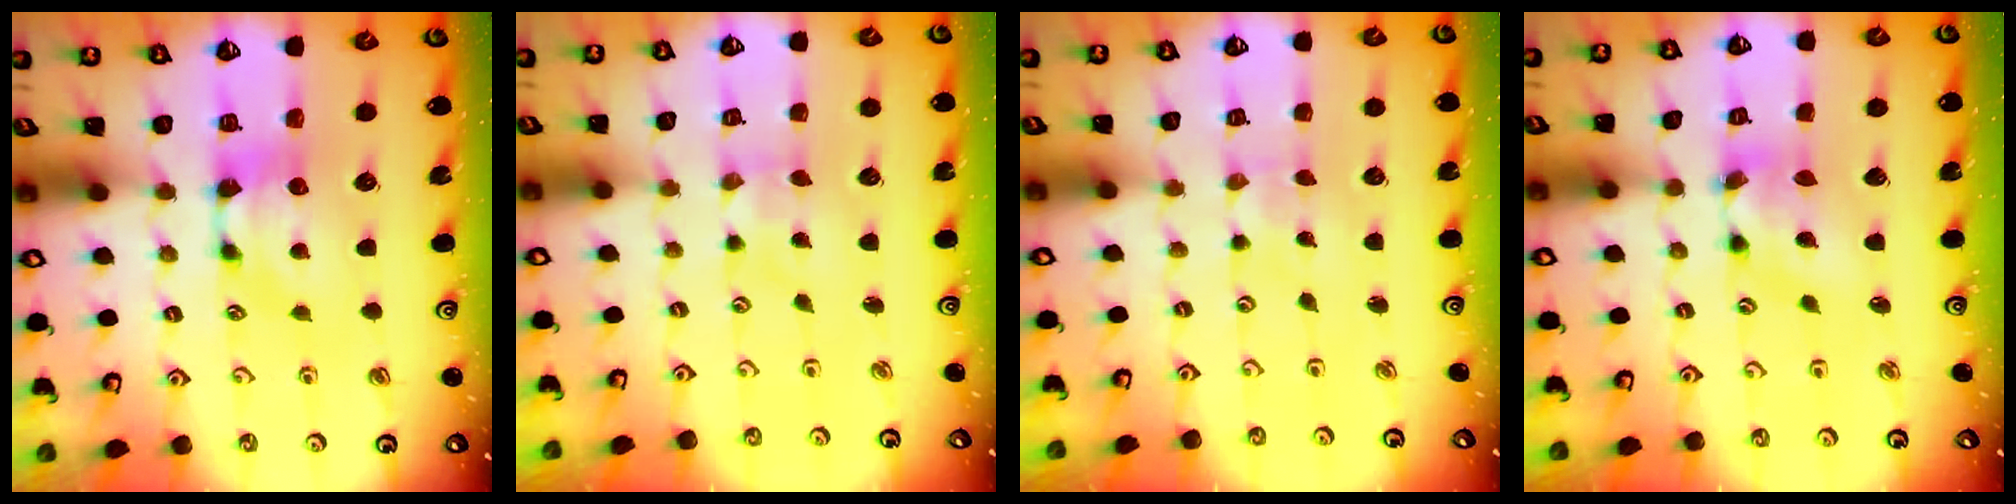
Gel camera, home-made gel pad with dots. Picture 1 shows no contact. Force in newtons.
{"total": 3.9, "press": 3.9, "slide": 0.7}
{"total": 5.8, "press": 5.8, "slide": 0.2}
{"total": 3.4, "press": 2.9, "slide": 1.8}